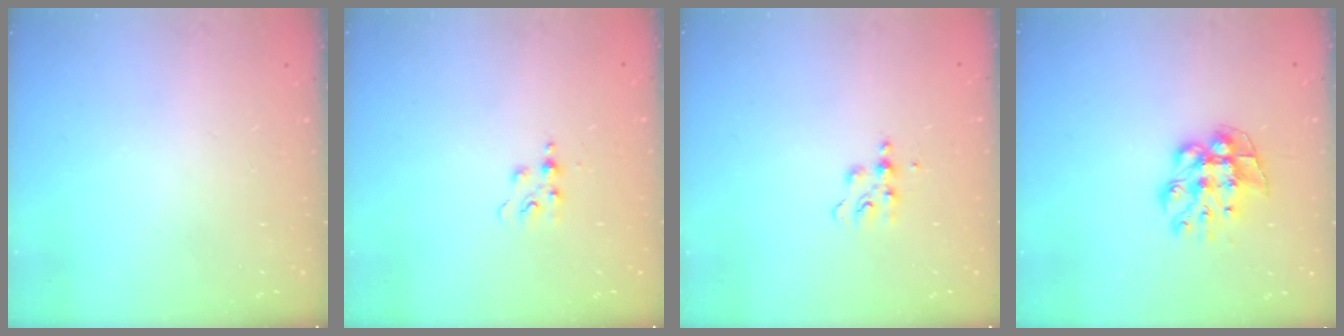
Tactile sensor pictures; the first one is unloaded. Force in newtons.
{"total": 4.8, "press": 4.8, "slide": 0.6}
{"total": 6.1, "press": 6.1, "slide": 0.6}
{"total": 9.6, "press": 9.6, "slide": 0.6}